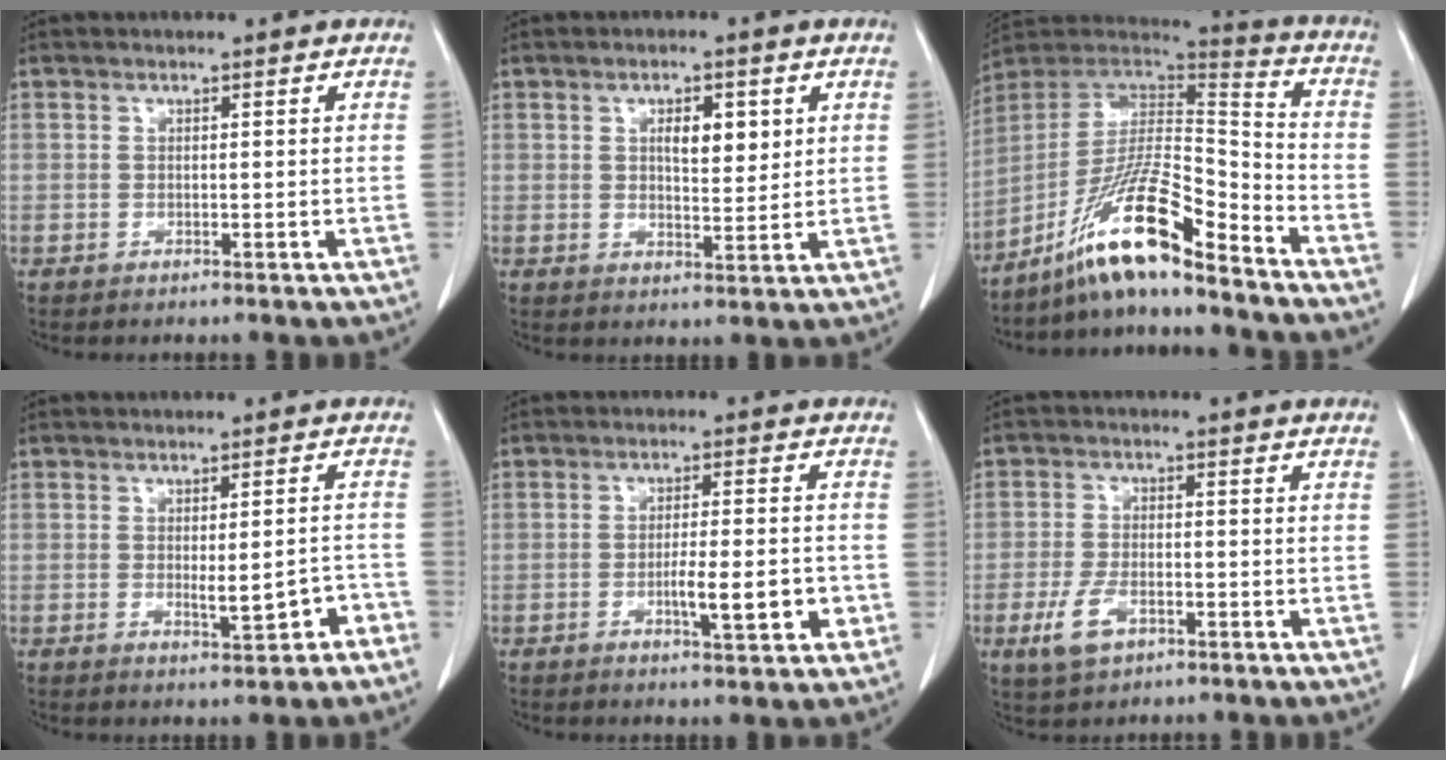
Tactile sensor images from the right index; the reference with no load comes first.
{"total": 4.9, "force": [1.7, 1.9, 4.1], "torque": [-0.064, -0.001, 0.028]}
{"total": 15.7, "force": [-11.5, 0.9, 10.6], "torque": [-0.190, 0.008, -0.208]}
{"total": 4.6, "force": [-1.9, 1.1, 4.1], "torque": [-0.052, 0.001, -0.020]}
{"total": 6.6, "force": [-2.0, 0.8, 6.3], "torque": [-0.099, -0.005, -0.027]}
{"total": 5.4, "force": [-2.5, 2.8, 3.9], "torque": [-0.086, -0.005, -0.044]}